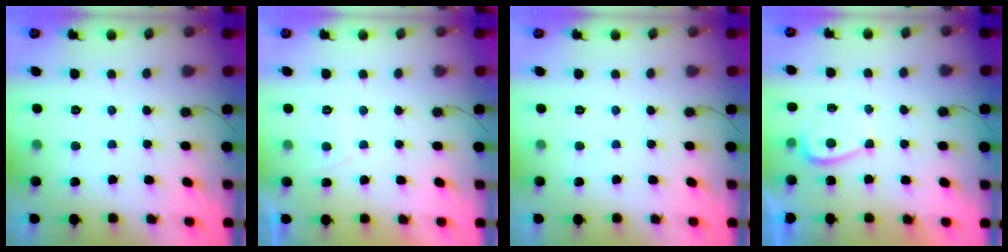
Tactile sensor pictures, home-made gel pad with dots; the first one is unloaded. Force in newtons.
{"total": 2.8, "press": 2.7, "slide": 0.8}
{"total": 0.0}
{"total": 3.9, "press": 3.8, "slide": 0.5}